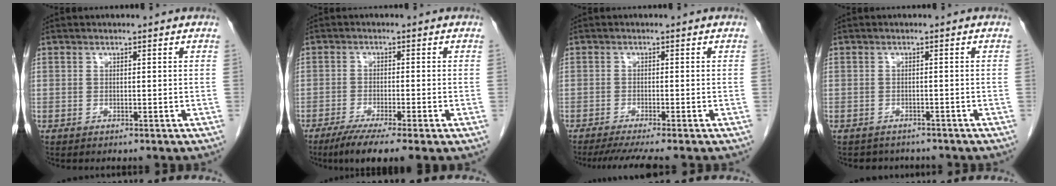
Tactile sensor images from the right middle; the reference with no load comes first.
{"total": 7.0, "force": [-4.6, 0.2, 5.3], "torque": [-0.086, -0.017, -0.074]}
{"total": 5.6, "force": [-4.6, -0.6, 3.1], "torque": [-0.043, -0.017, -0.075]}
{"total": 3.8, "force": [-3.4, 1.7, 0.2], "torque": [-0.008, 0.003, -0.041]}